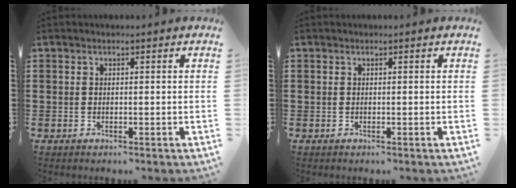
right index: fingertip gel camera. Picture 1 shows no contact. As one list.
[{"total": 0.0}]